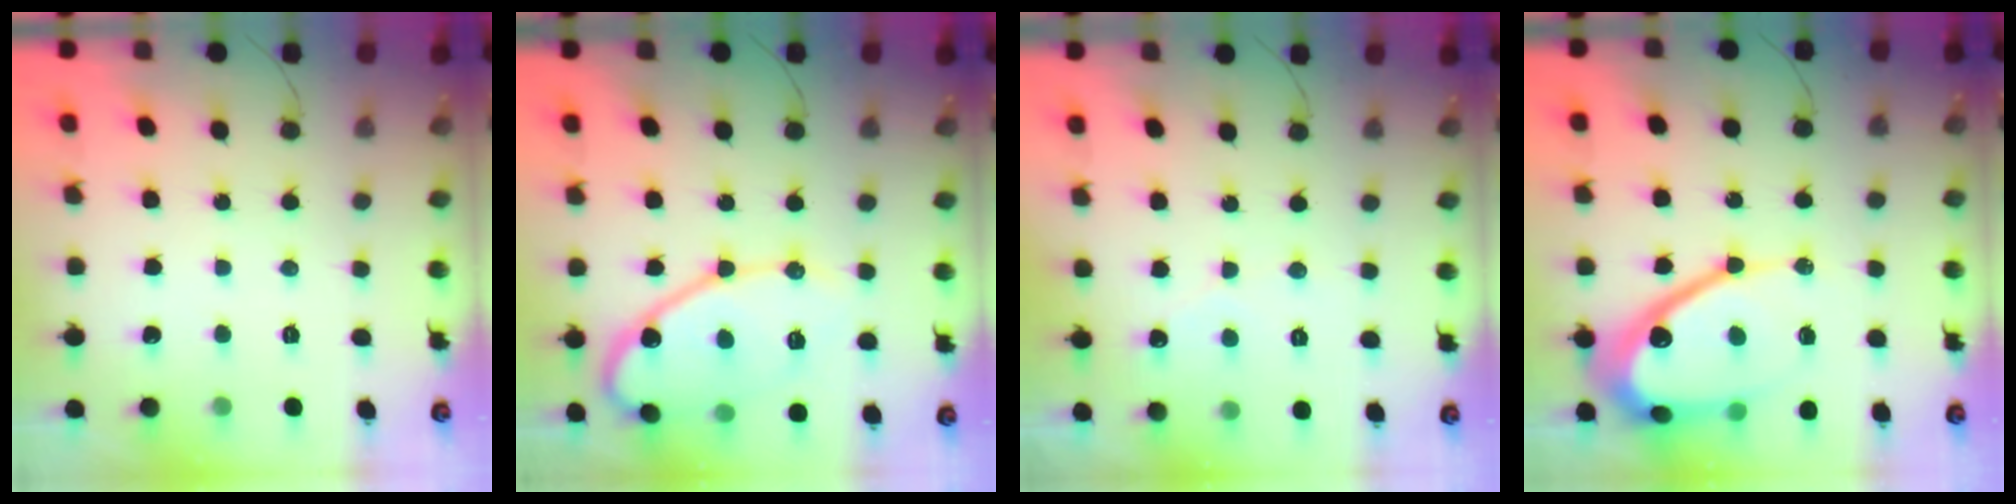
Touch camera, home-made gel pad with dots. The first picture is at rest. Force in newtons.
{"total": 13.8, "press": 13.8, "slide": 0.8}
{"total": 1.6, "press": 1.6, "slide": 0.1}
{"total": 15.8, "press": 15.7, "slide": 1.4}